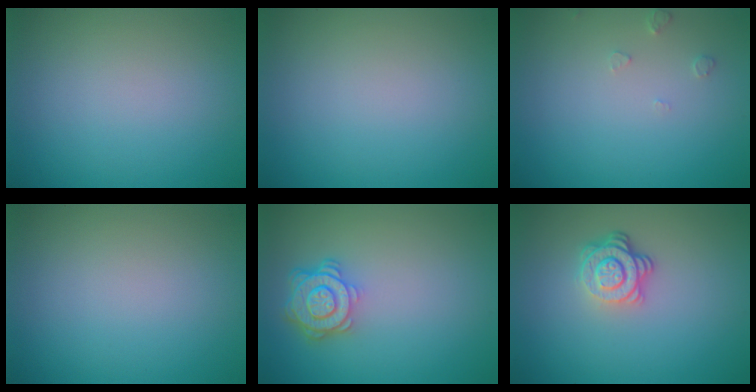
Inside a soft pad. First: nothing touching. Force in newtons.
{"total": 0.0}
{"total": 0.9, "press": 0.9, "slide": 0.2}
{"total": 0.0}
{"total": 4.4, "press": 3.5, "slide": 2.6}
{"total": 3.7, "press": 2.7, "slide": 2.5}